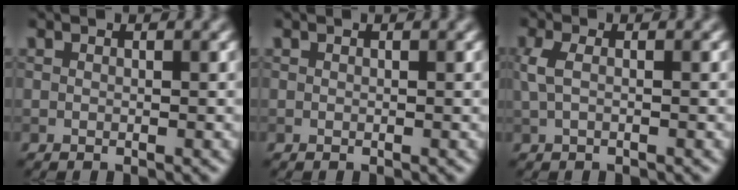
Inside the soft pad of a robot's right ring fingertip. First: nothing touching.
{"total": 0.0}
{"total": 2.0, "force": [0.3, 0.7, 1.8], "torque": [-0.042, 0.006, 0.001]}